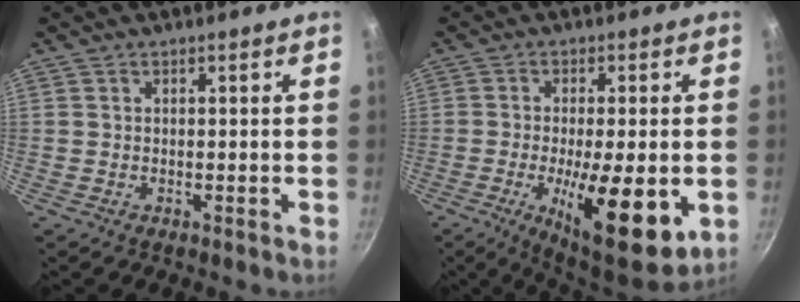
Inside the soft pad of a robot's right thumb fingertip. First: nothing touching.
{"total": 16.6, "force": [-4.3, 5.5, 15.1], "torque": [-0.215, -0.021, -0.047]}